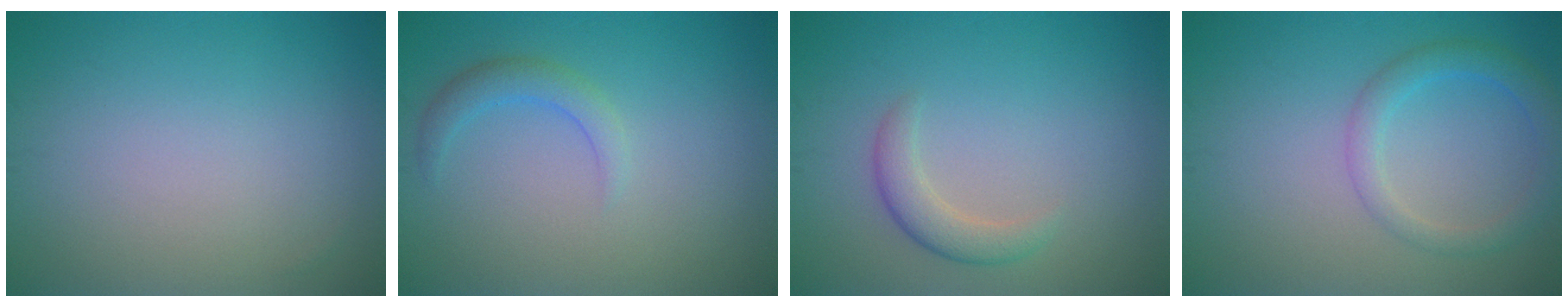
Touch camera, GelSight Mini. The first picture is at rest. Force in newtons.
{"total": 2.0, "press": 2.0, "slide": 0.1}
{"total": 2.3, "press": 2.3, "slide": 0.2}
{"total": 2.8, "press": 2.8, "slide": 0.2}